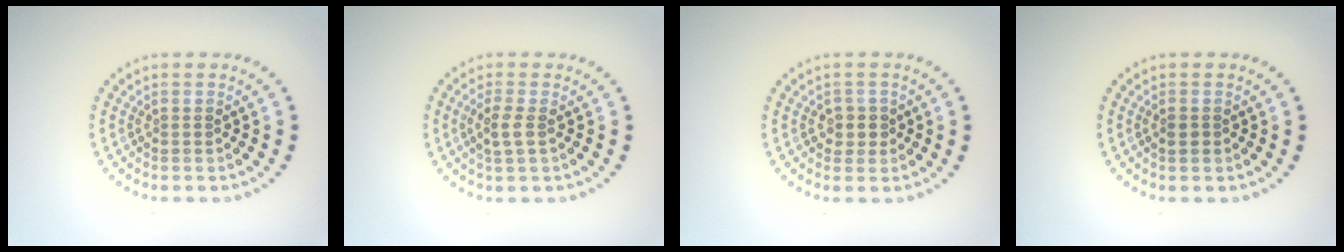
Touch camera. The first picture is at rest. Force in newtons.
{"total": 1.6, "press": 1.5, "slide": 0.7}
{"total": 1.6, "press": 1.5, "slide": 0.6}
{"total": 0.9, "press": 0.8, "slide": 0.3}